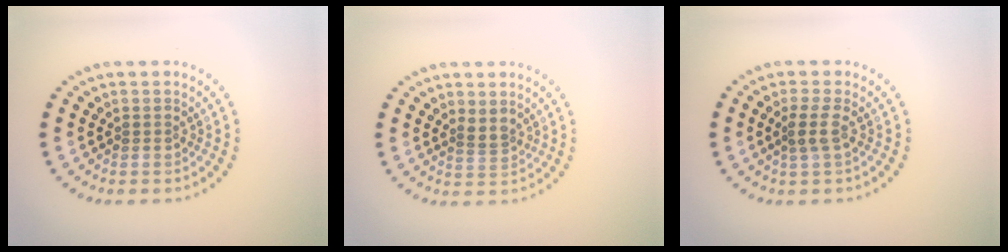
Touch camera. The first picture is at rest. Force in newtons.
{"total": 1.4, "press": 0.9, "slide": 1.1}
{"total": 1.8, "press": 1.4, "slide": 1.0}